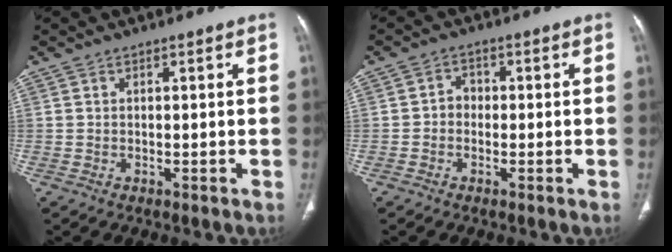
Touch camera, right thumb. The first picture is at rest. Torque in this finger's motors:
{"motor_torque": [0.06, 0.33, 0.53, 0.18, 0.05]}